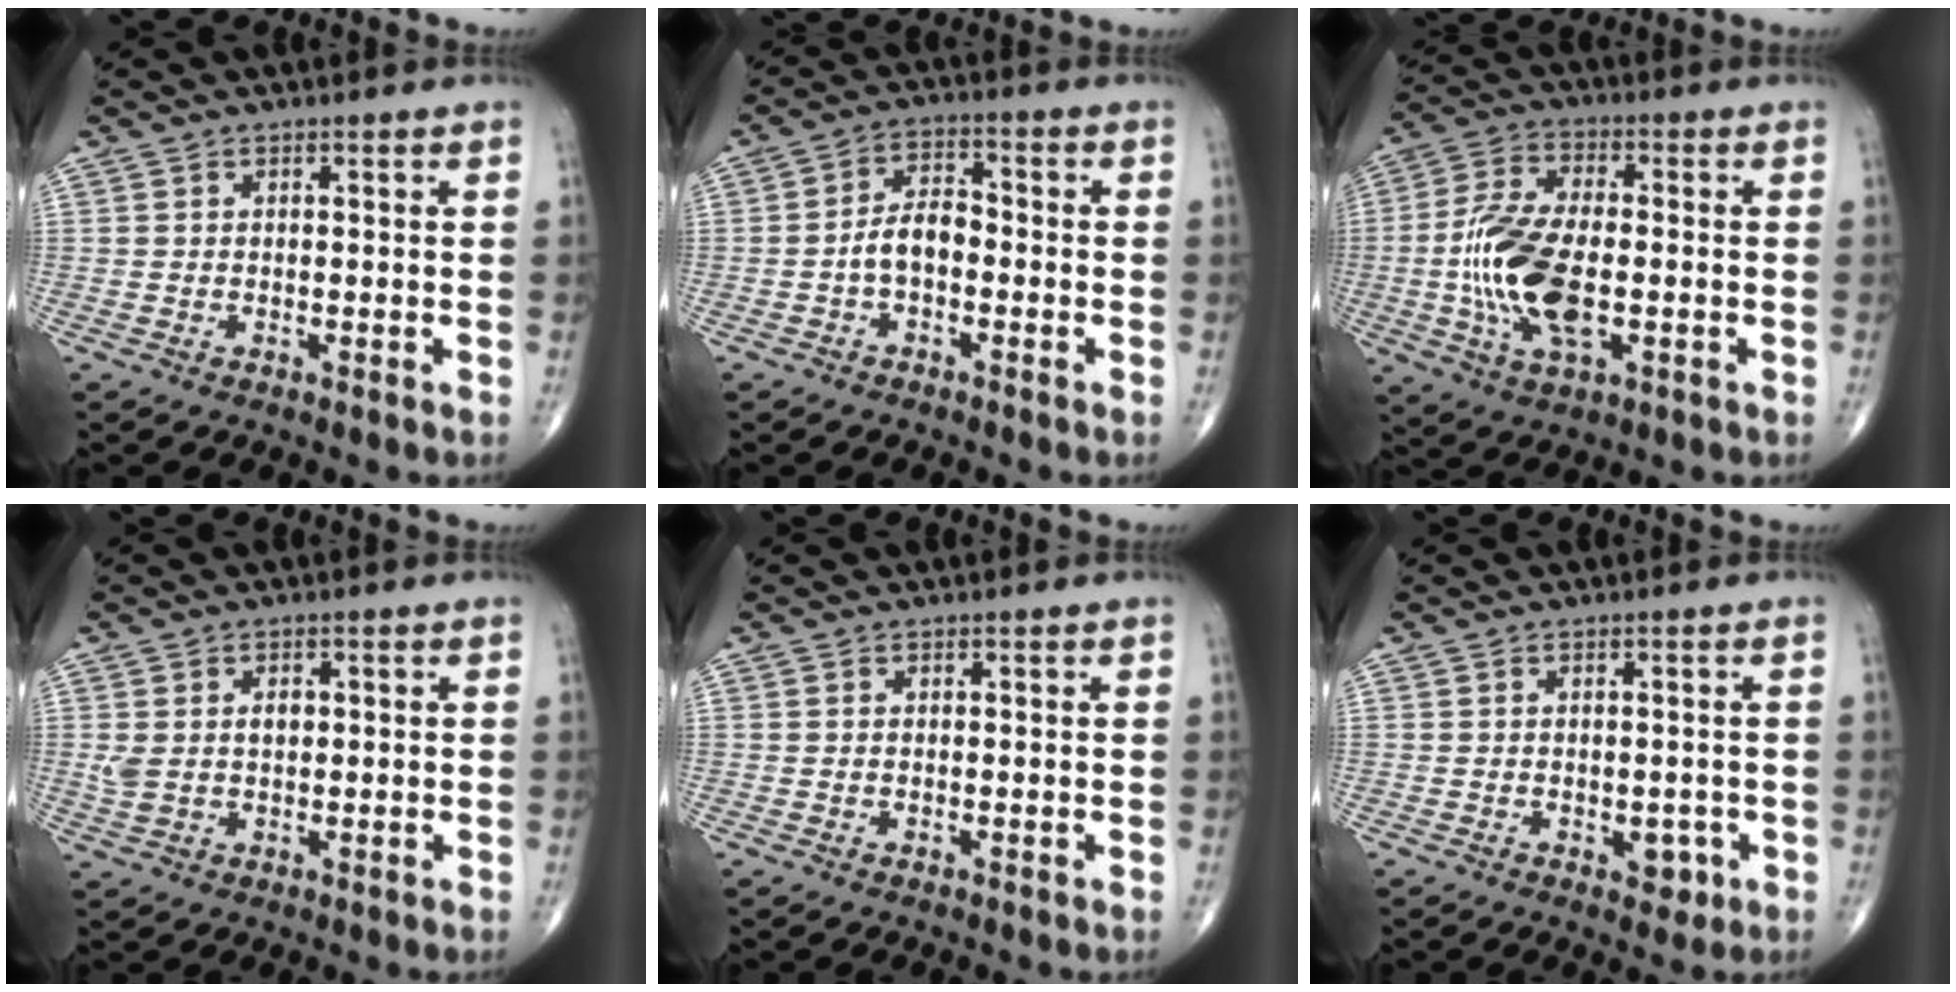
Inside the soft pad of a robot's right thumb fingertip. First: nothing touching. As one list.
[{"total": 5.6, "force": [-1.5, 3.3, 4.2], "torque": [-0.067, 0.028, -0.036]}, {"total": 15.1, "force": [-2.3, 7.3, 13.0], "torque": [-0.267, 0.007, -0.042]}, {"total": 4.5, "force": [0.6, 3.0, 3.3], "torque": [-0.064, 0.007, 0.016]}, {"total": 0.0}, {"total": 3.4, "force": [-1.2, 2.1, 2.4], "torque": [-0.013, 0.005, -0.013]}]